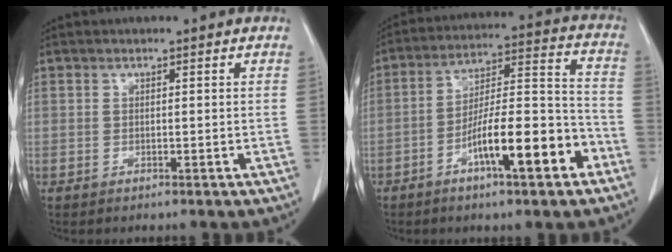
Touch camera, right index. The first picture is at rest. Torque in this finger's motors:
{"motor_torque": [1.38, -0.76, 0.48, 0.20]}